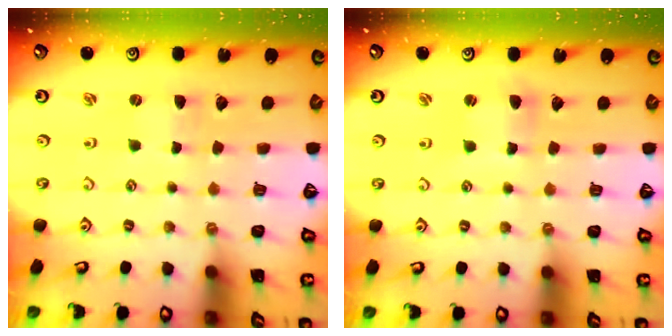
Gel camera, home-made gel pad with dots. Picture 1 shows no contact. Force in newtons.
{"total": 2.7, "press": 2.6, "slide": 0.3}